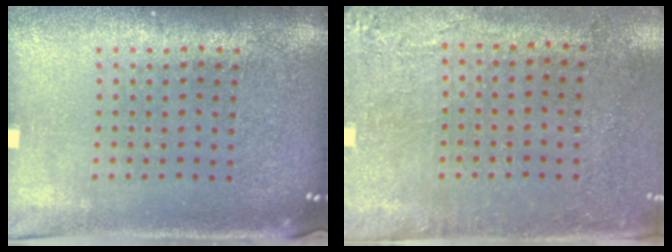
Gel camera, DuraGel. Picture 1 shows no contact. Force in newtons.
{"total": 2.8, "press": 2.3, "slide": 1.6}